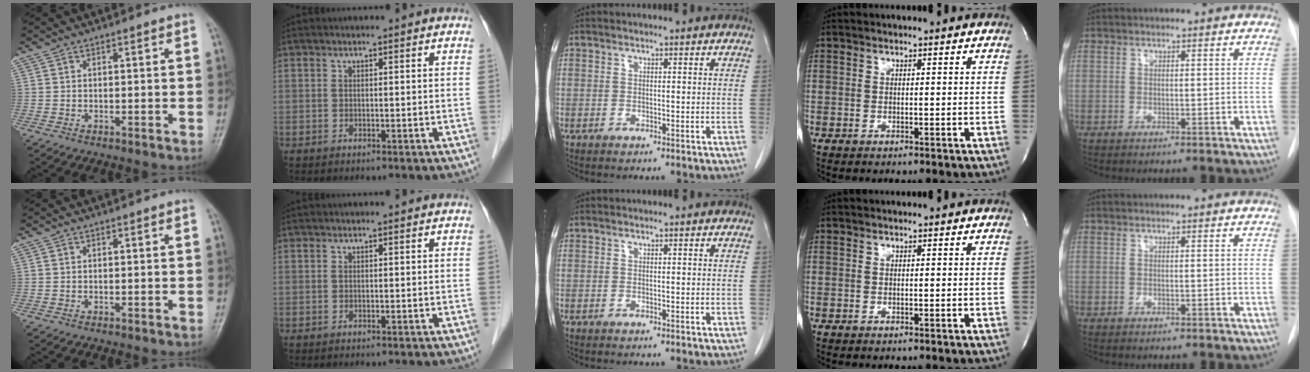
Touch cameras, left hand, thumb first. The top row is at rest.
{}